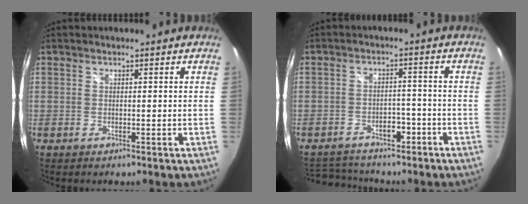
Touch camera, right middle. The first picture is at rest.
{"total": 10.3, "force": [-8.1, 5.5, 3.5], "torque": [-0.079, 0.018, -0.106]}